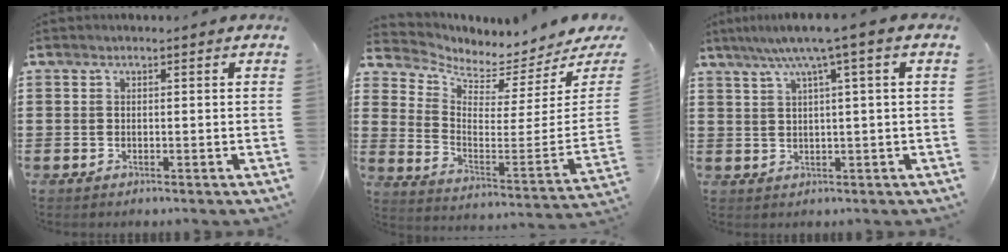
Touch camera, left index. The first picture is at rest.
{"total": 2.7, "force": [2.6, 0.5, 0.5], "torque": [-0.037, -0.049, 0.036]}
{"total": 5.0, "force": [2.1, -0.4, 4.5], "torque": [-0.092, -0.001, 0.031]}